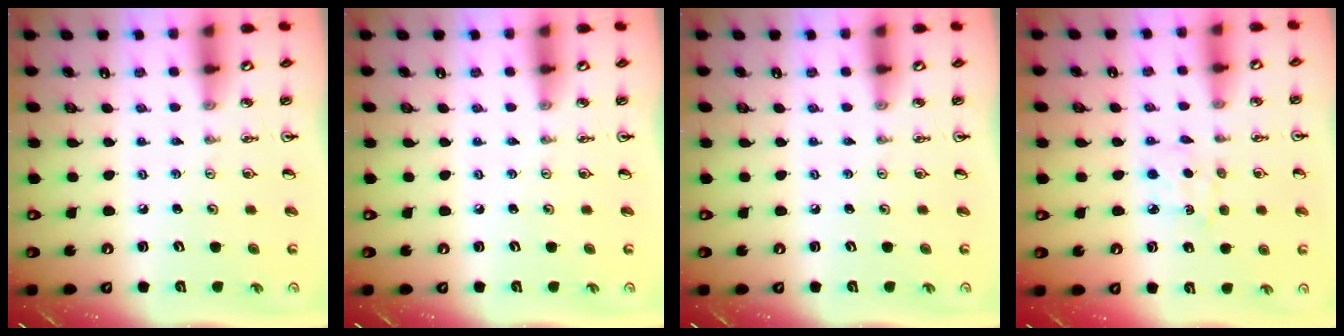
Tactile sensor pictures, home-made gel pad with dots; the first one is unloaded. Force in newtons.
{"total": 0.0}
{"total": 0.0}
{"total": 5.4, "press": 5.4, "slide": 0.6}